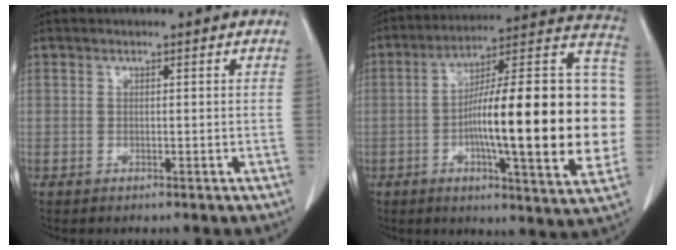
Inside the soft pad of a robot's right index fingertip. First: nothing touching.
{"total": 27.8, "force": [-2.7, 4.1, 27.4], "torque": [-0.334, 0.028, -0.048]}